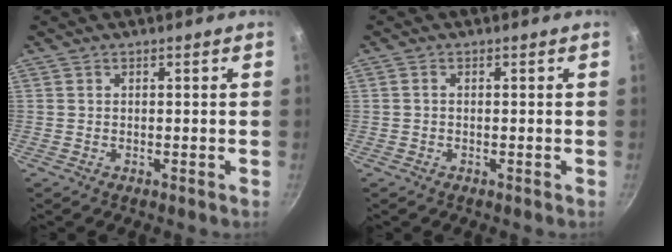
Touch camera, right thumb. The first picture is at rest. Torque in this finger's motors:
{"motor_torque": [0.18, -0.18, 0.30, 0.25, -0.03]}